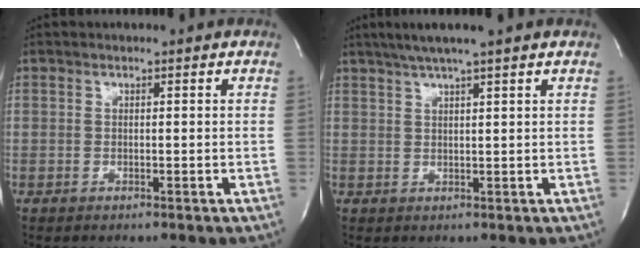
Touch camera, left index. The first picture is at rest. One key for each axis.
{"total": 5.5, "fx": 4.2, "fy": -1.1, "fz": 3.5, "tx": -0.057, "ty": 0.016, "tz": 0.072}